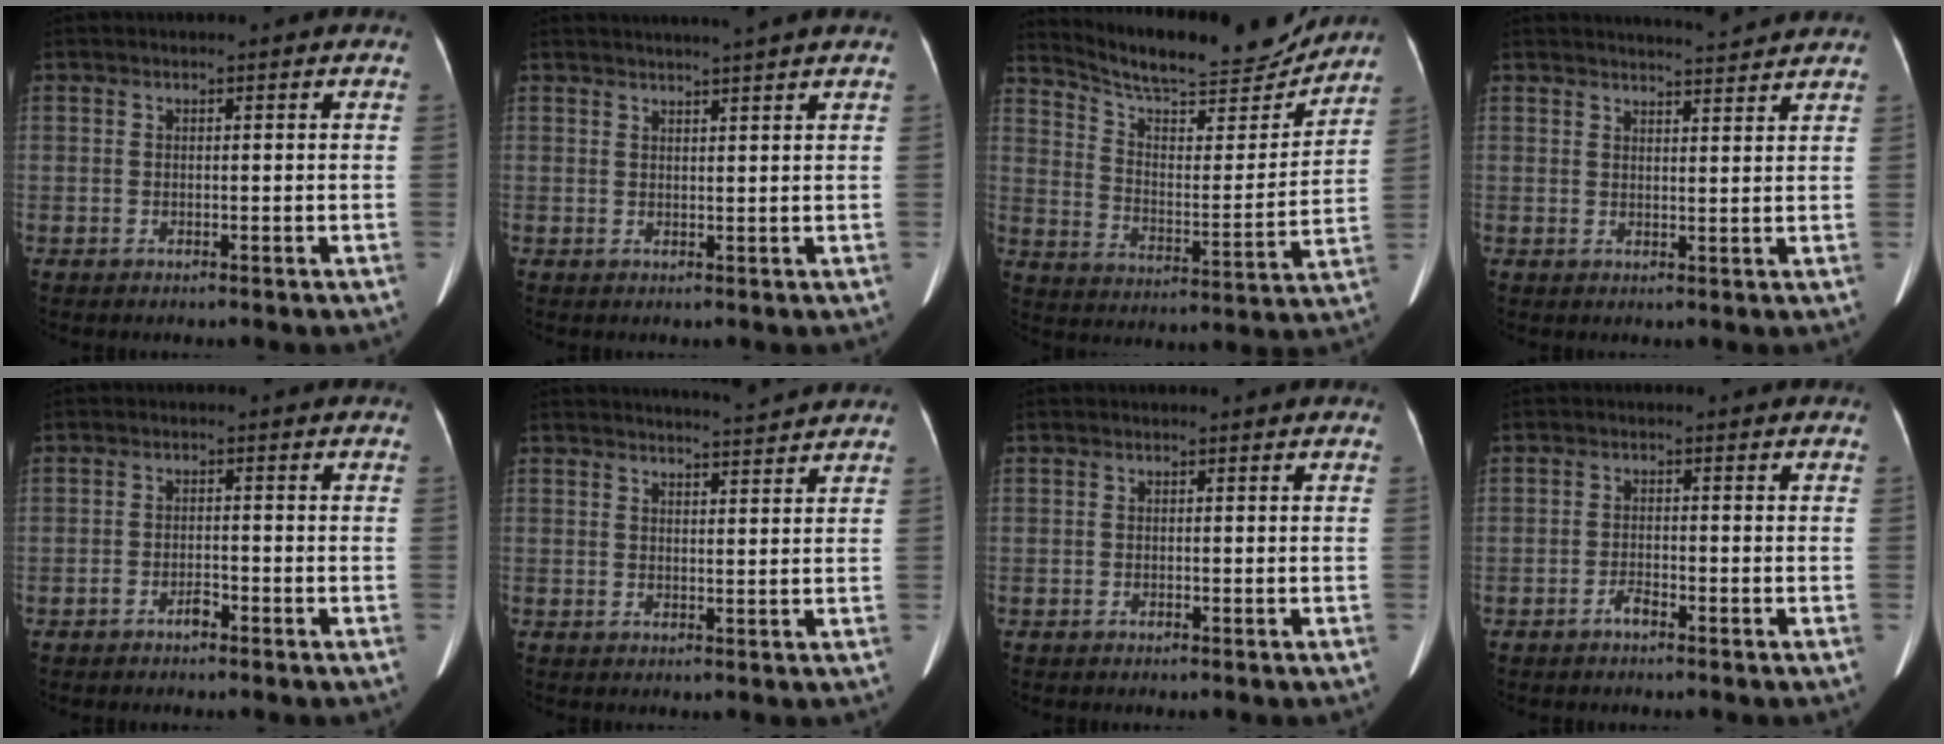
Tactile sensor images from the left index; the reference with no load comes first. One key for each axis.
{"total": 5.7, "fx": 5.1, "fy": -1.1, "fz": 2.4, "tx": -0.029, "ty": 0.016, "tz": 0.061}
{"total": 19.0, "fx": 17.8, "fy": 2.9, "fz": 6.0, "tx": -0.102, "ty": -0.017, "tz": 0.263}
{"total": 5.4, "fx": 5.3, "fy": -0.3, "fz": 0.9, "tx": -0.020, "ty": 0.006, "tz": 0.066}
{"total": 1.7, "fx": -1.3, "fy": 0.6, "fz": 0.9, "tx": -0.016, "ty": 0.002, "tz": -0.020}
{"total": 5.5, "fx": 5.3, "fy": -0.6, "fz": 1.1, "tx": -0.022, "ty": 0.006, "tz": 0.066}
{"total": 0.0}
{"total": 1.5, "fx": -1.2, "fy": 0.3, "fz": 0.9, "tx": -0.018, "ty": 0.000, "tz": -0.022}